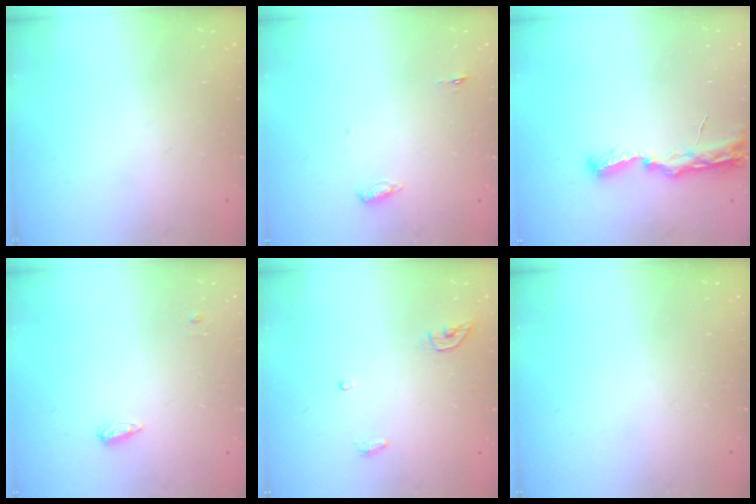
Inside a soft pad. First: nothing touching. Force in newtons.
{"total": 4.7, "press": 4.5, "slide": 1.4}
{"total": 8.0, "press": 8.0, "slide": 0.7}
{"total": 4.2, "press": 4.1, "slide": 0.8}
{"total": 3.9, "press": 3.8, "slide": 0.3}
{"total": 0.0}